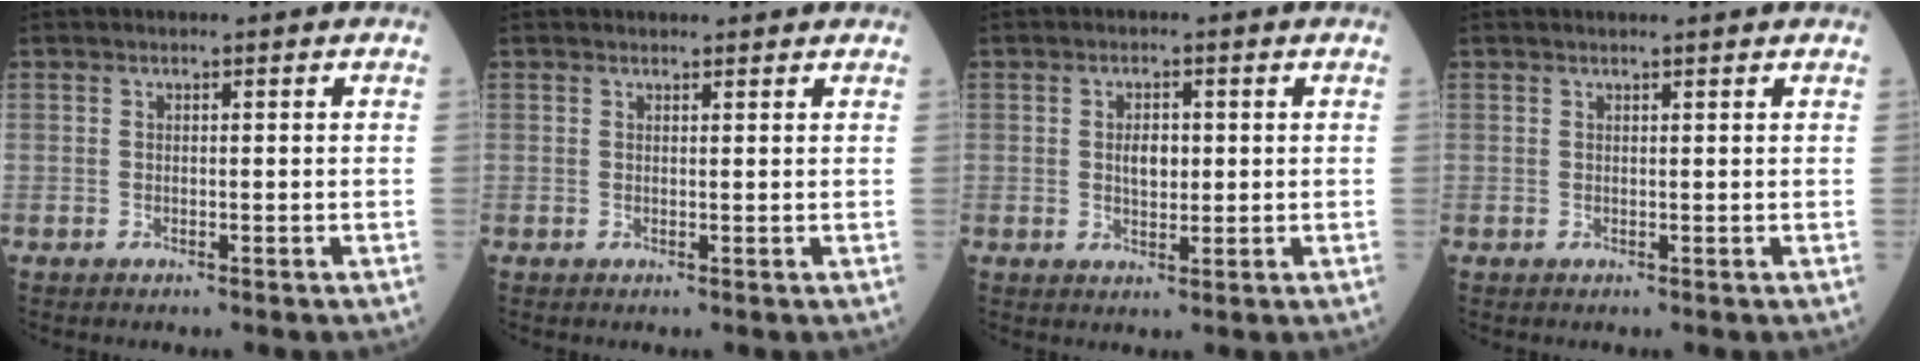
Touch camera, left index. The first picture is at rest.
{"total": 2.5, "force": [2.4, 0.6, 0.5], "torque": [-0.009, 0.011, 0.024]}
{"total": 3.1, "force": [0.3, 1.7, 2.5], "torque": [-0.043, 0.001, 0.005]}
{"total": 2.3, "force": [2.2, 0.0, 0.8], "torque": [-0.012, 0.008, 0.022]}